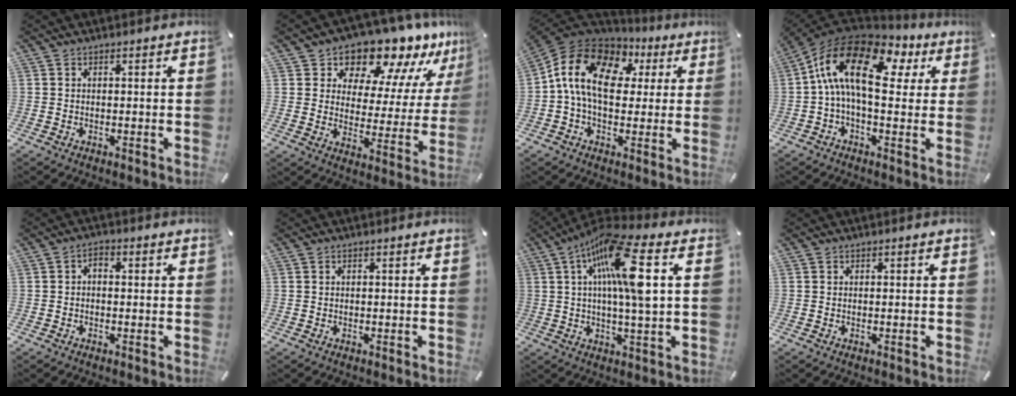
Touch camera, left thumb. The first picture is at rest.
{"total": 13.5, "force": [12.6, 4.6, 2.2], "torque": [-0.040, -0.130, 0.219]}
{"total": 14.4, "force": [1.9, 10.3, 9.8], "torque": [-0.224, 0.011, 0.034]}
{"total": 17.7, "force": [4.0, 9.0, 14.7], "torque": [-0.296, -0.012, 0.059]}
{"total": 1.9, "force": [-0.5, 1.1, 1.5], "torque": [-0.030, 0.009, -0.011]}
{"total": 0.0}
{"total": 16.7, "force": [4.7, 3.8, 15.5], "torque": [-0.285, -0.010, 0.066]}
{"total": 0.0}